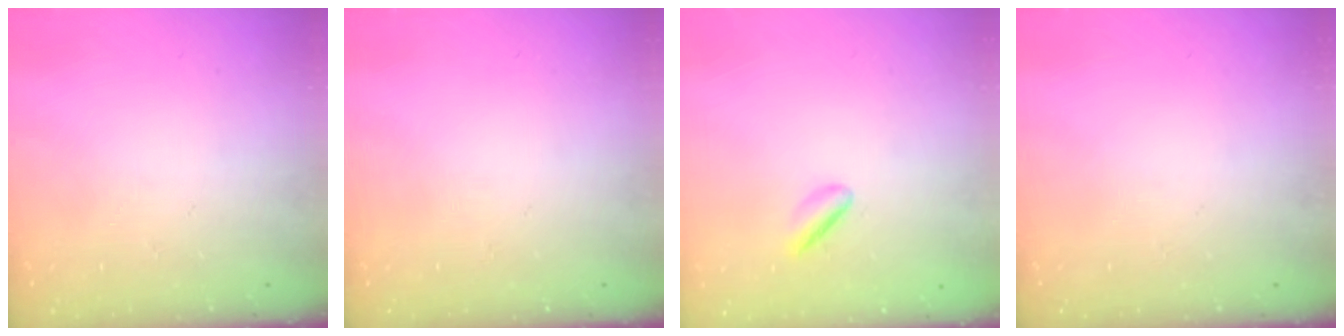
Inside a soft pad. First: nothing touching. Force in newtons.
{"total": 0.0}
{"total": 2.9, "press": 2.6, "slide": 1.2}
{"total": 0.0}